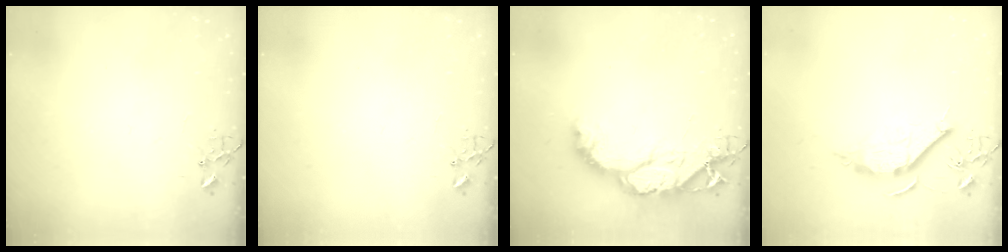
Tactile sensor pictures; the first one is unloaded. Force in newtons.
{"total": 0.0}
{"total": 16.7, "press": 16.6, "slide": 1.3}
{"total": 9.8, "press": 9.8, "slide": 0.4}